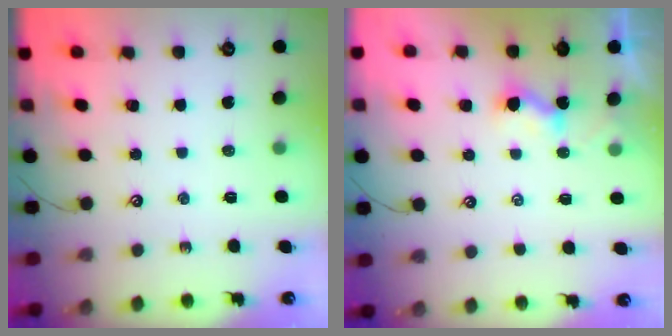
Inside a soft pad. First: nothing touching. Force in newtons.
{"total": 2.3, "press": 2.3, "slide": 0.3}